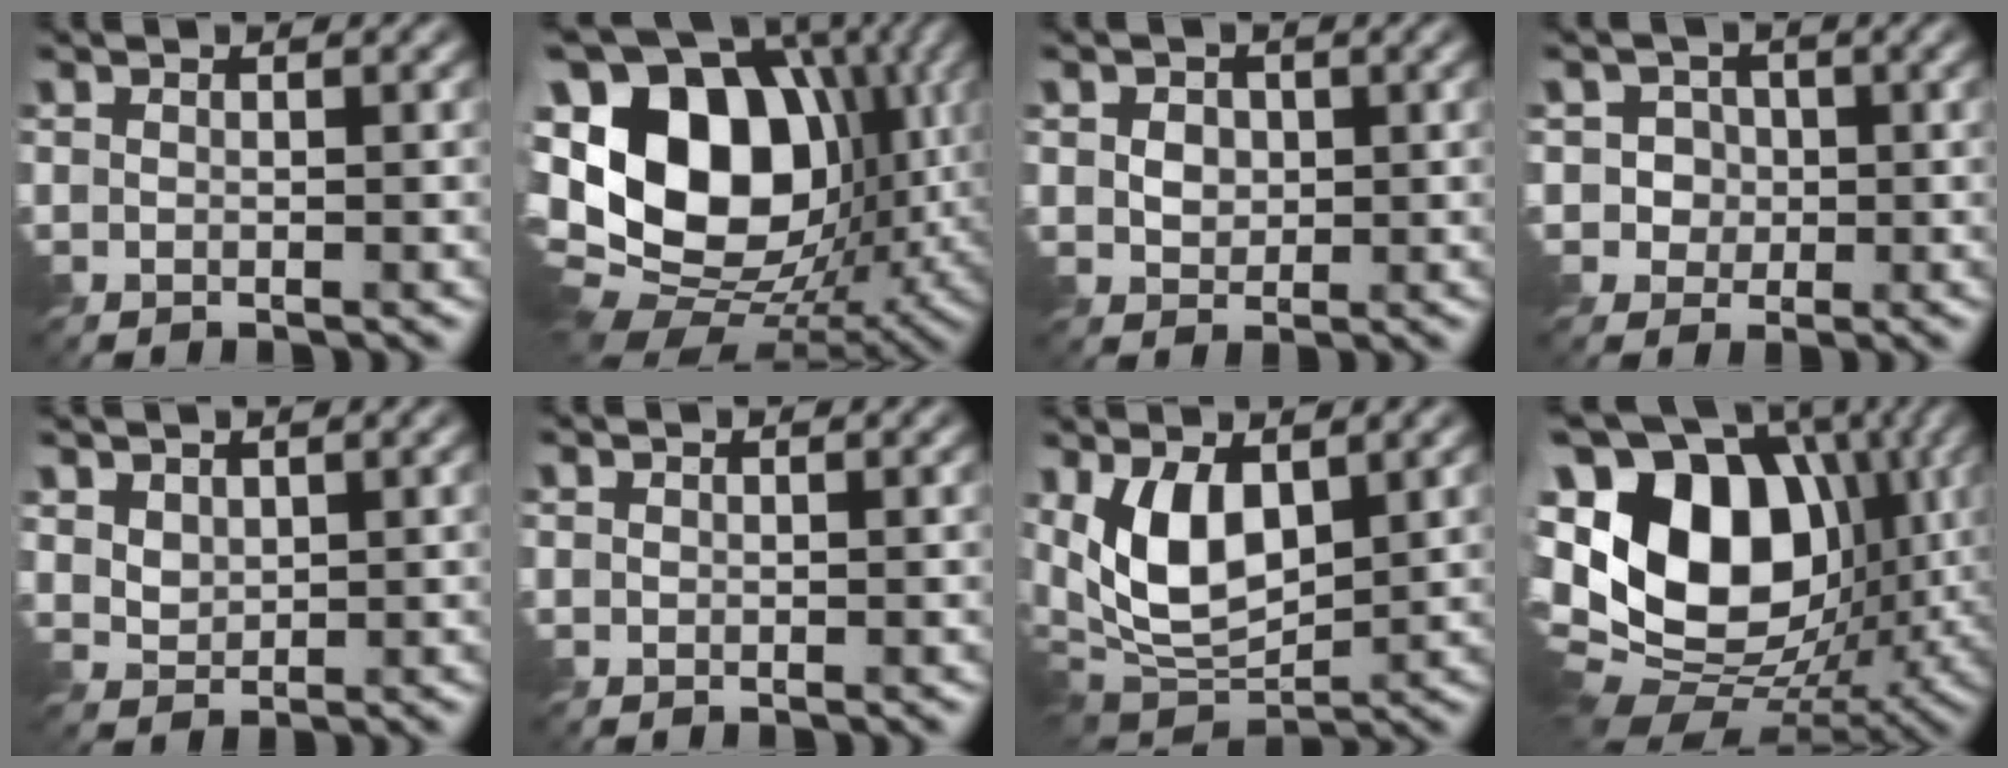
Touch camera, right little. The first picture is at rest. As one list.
[{"total": 18.5, "force": [1.4, 13.0, 13.0], "torque": [-0.249, 0.008, 0.033]}, {"total": 2.1, "force": [0.3, 1.7, 1.2], "torque": [-0.029, 0.002, -0.001]}, {"total": 3.3, "force": [0.4, 3.1, 0.9], "torque": [-0.007, 0.009, 0.004]}, {"total": 1.8, "force": [1.0, 1.1, 0.9], "torque": [-0.026, -0.004, 0.024]}, {"total": 0.0}, {"total": 7.6, "force": [1.8, 3.8, 6.3], "torque": [-0.133, -0.009, 0.030]}, {"total": 17.2, "force": [1.9, 11.9, 12.4], "torque": [-0.253, 0.007, 0.029]}]